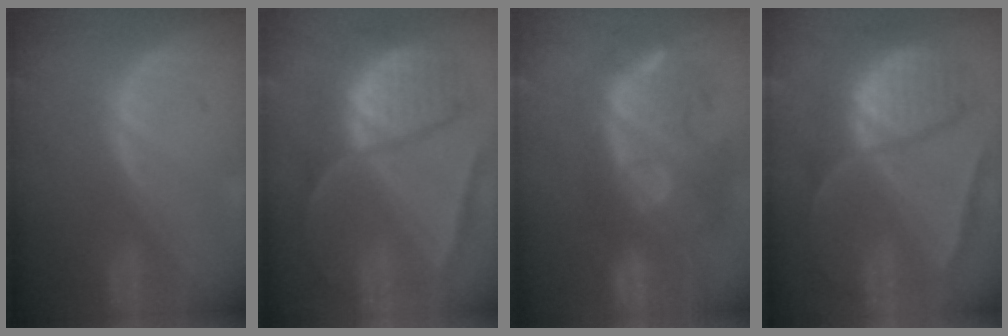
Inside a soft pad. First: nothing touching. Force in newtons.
{"total": 10.8, "press": 10.7, "slide": 1.0}
{"total": 12.6, "press": 11.3, "slide": 5.7}
{"total": 10.7, "press": 10.6, "slide": 1.0}